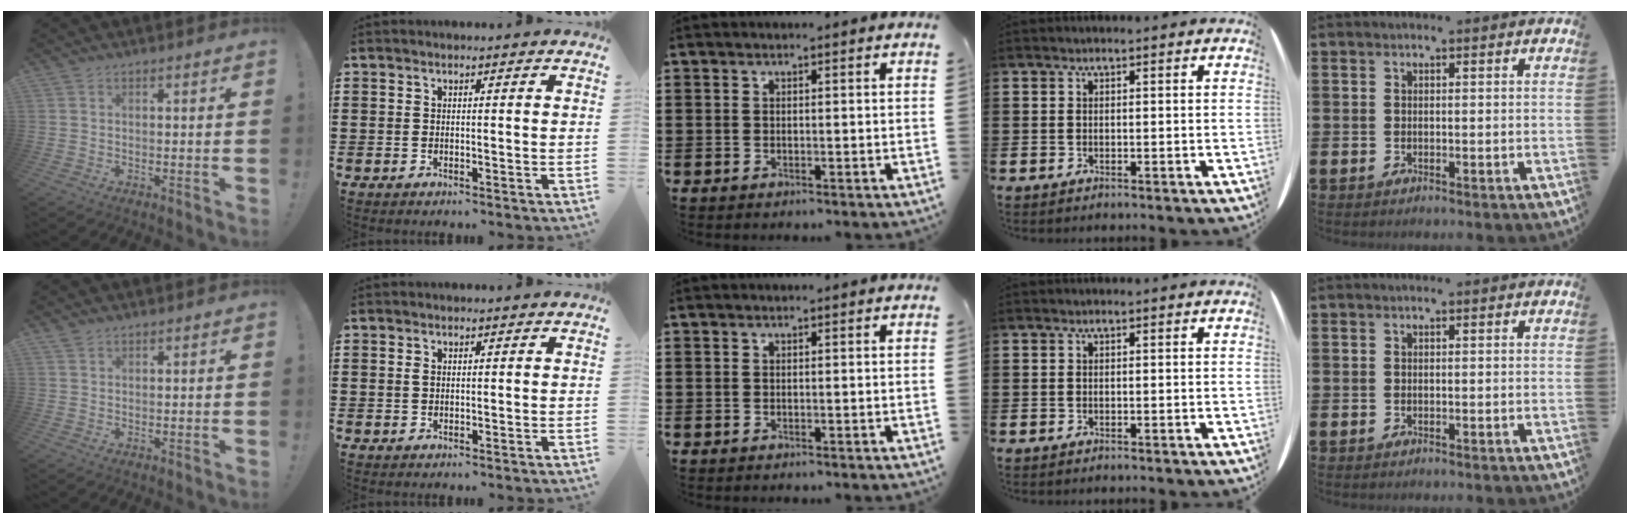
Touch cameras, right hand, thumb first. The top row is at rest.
{"thumb": {"total": 1.1, "force": [1.0, 0.5, 0.3], "torque": [-0.006, -0.003, 0.018]}, "index": {"total": 1.0, "force": [0.4, 0.7, 0.6], "torque": [-0.014, 0.005, 0.007]}}